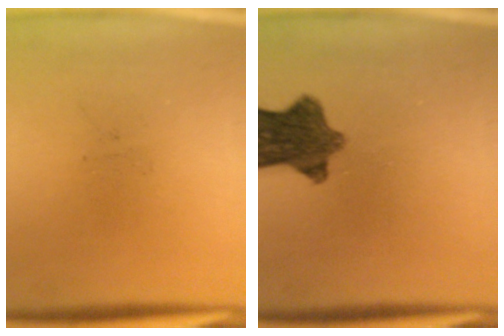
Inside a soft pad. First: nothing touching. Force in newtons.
{"total": 9.3}